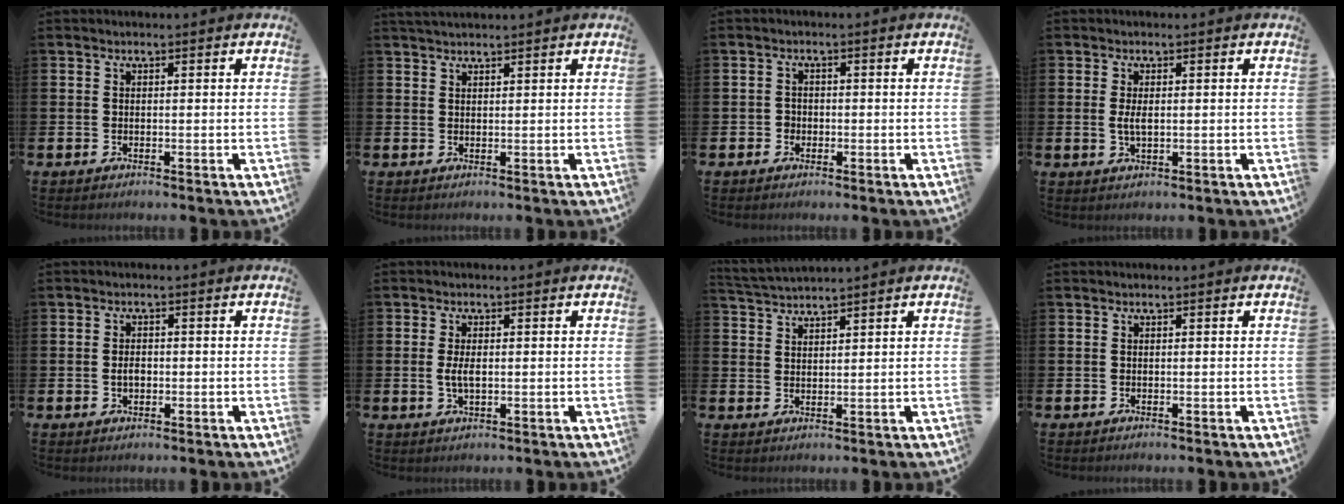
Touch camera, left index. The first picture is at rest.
{"total": 1.6, "force": [1.5, 0.2, 0.3], "torque": [-0.004, -0.001, 0.028]}
{"total": 1.3, "force": [-0.5, 1.2, 0.2], "torque": [-0.002, 0.003, -0.014]}
{"total": 2.1, "force": [0.2, 0.9, 1.9], "torque": [-0.033, 0.000, 0.001]}
{"total": 1.9, "force": [-0.1, 1.2, 1.4], "torque": [-0.014, 0.002, -0.007]}
{"total": 2.6, "force": [0.1, 1.2, 2.4], "torque": [-0.041, 0.001, -0.001]}
{"total": 2.6, "force": [2.6, -0.3, -0.1], "torque": [-0.007, -0.010, 0.049]}
{"total": 0.0}